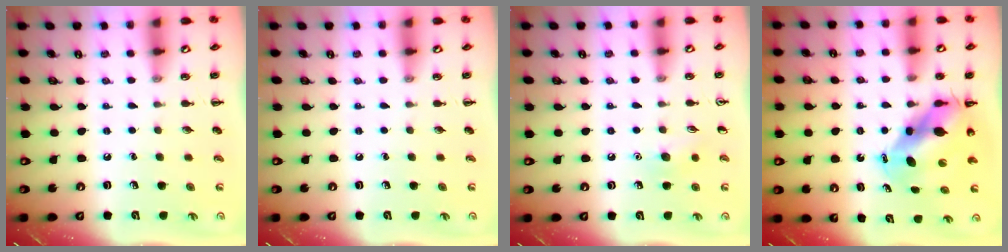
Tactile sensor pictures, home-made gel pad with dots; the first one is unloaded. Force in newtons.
{"total": 0.0}
{"total": 6.7, "press": 6.4, "slide": 2.1}
{"total": 9.5, "press": 9.2, "slide": 2.5}